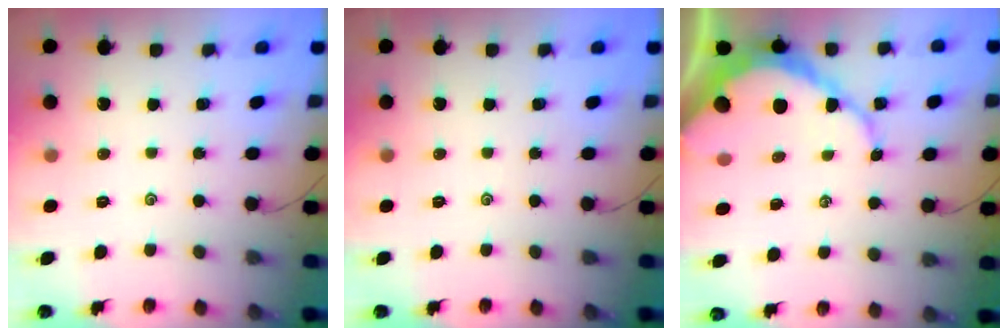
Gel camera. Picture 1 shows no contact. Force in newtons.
{"total": 0.0}
{"total": 11.6, "press": 11.5, "slide": 0.9}